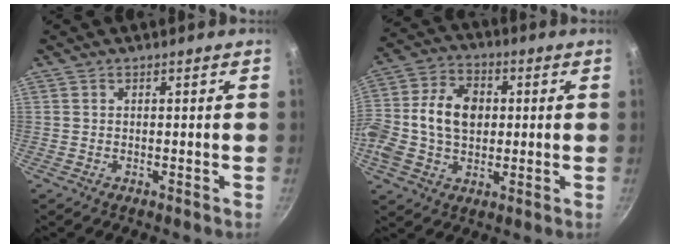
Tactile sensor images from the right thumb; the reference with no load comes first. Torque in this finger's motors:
{"motor_torque": [1.67, 1.99, 1.26, -0.62, 0.16]}